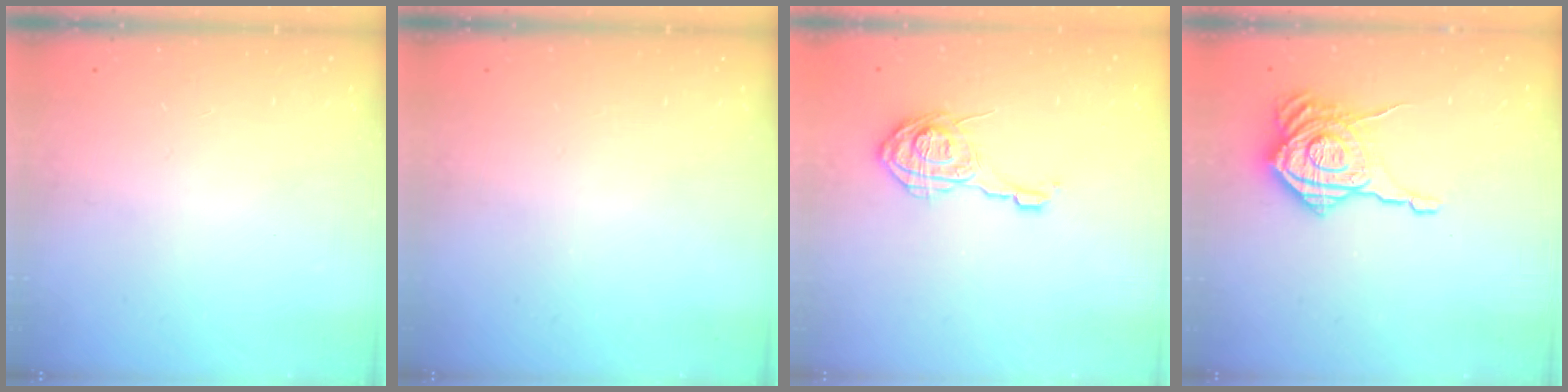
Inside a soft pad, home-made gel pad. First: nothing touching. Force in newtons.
{"total": 0.0}
{"total": 12.7, "press": 12.7, "slide": 1.0}
{"total": 16.7, "press": 16.6, "slide": 1.2}